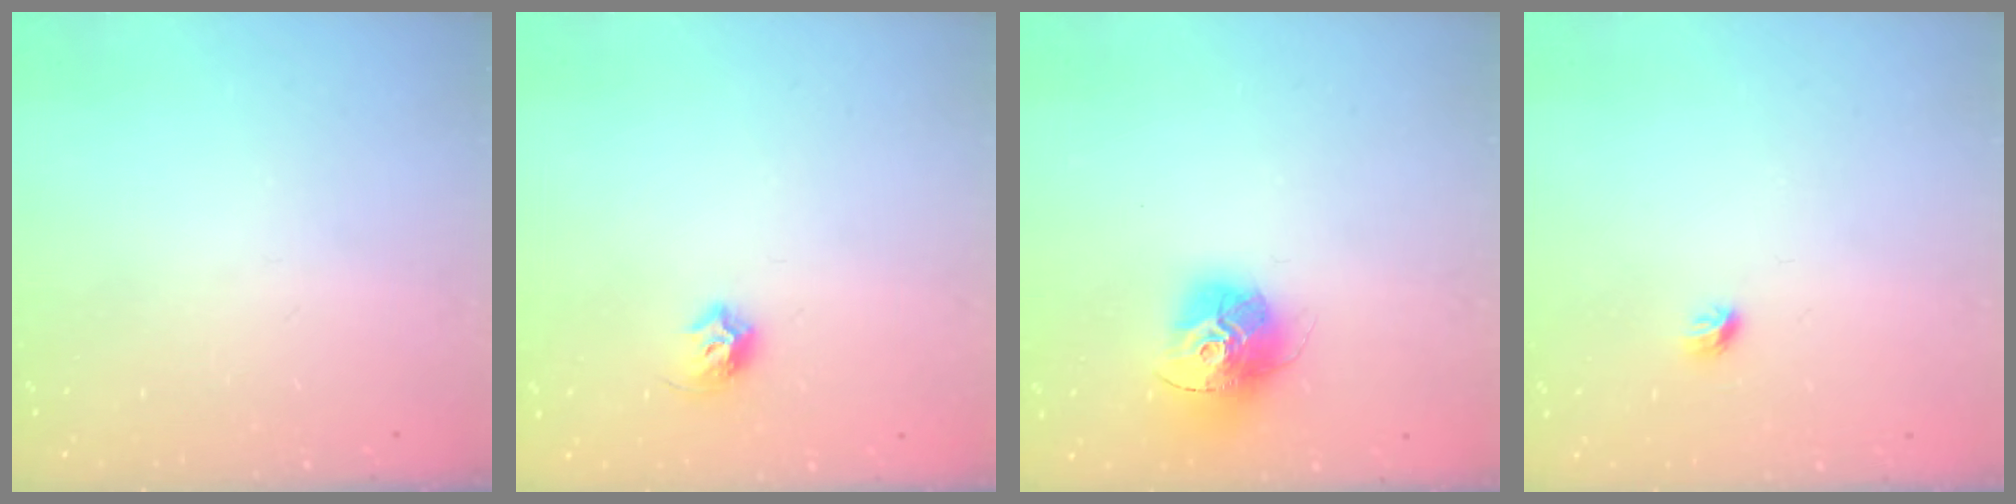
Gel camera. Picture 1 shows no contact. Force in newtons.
{"total": 7.1, "press": 7.0, "slide": 0.8}
{"total": 15.2, "press": 15.2, "slide": 1.5}
{"total": 4.2, "press": 4.1, "slide": 1.0}